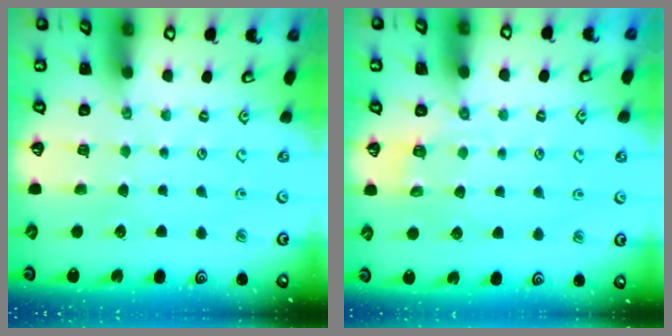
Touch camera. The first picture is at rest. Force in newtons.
{"total": 2.1, "press": 1.0, "slide": 1.9}